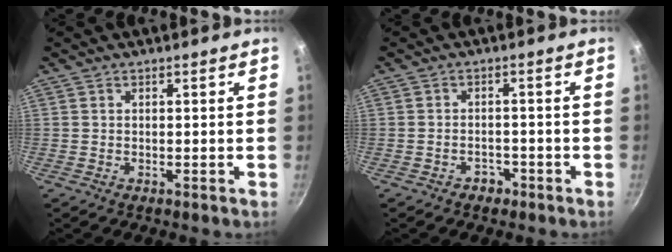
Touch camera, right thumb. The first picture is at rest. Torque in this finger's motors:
{"motor_torque": [-0.25, 0.05, -0.08, 0.45, 0.05]}